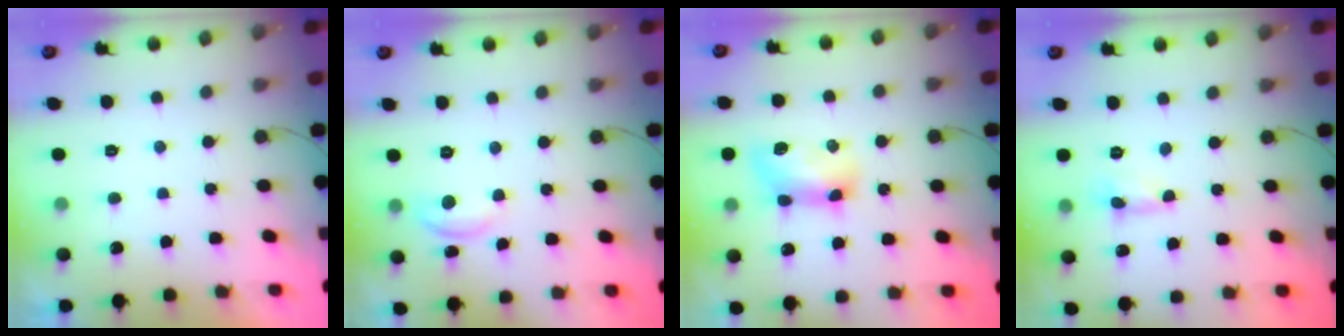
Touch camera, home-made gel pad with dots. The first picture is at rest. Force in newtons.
{"total": 5.2, "press": 5.2, "slide": 0.5}
{"total": 10.4, "press": 10.4, "slide": 0.2}
{"total": 0.0}